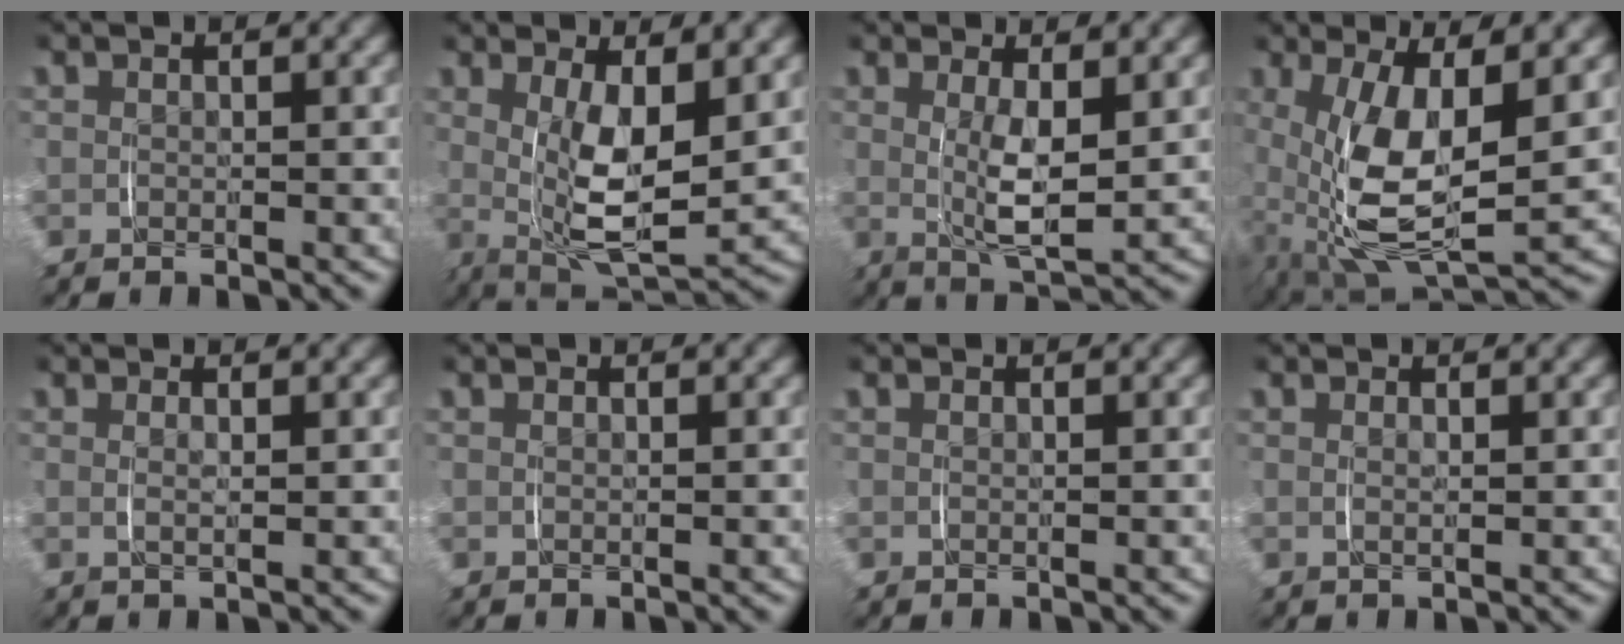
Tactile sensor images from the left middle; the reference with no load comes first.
{"total": 8.2, "force": [1.0, 3.7, 7.2], "torque": [-0.128, -0.023, 0.024]}
{"total": 4.9, "force": [0.5, 1.7, 4.5], "torque": [-0.083, -0.017, 0.014]}
{"total": 9.8, "force": [-0.9, 5.1, 8.3], "torque": [-0.192, -0.042, 0.013]}
{"total": 1.1, "force": [0.5, 0.0, 1.0], "torque": [-0.019, -0.004, 0.012]}
{"total": 0.0}
{"total": 0.0}
{"total": 0.8, "force": [0.4, -0.1, 0.7], "torque": [-0.014, -0.004, 0.010]}